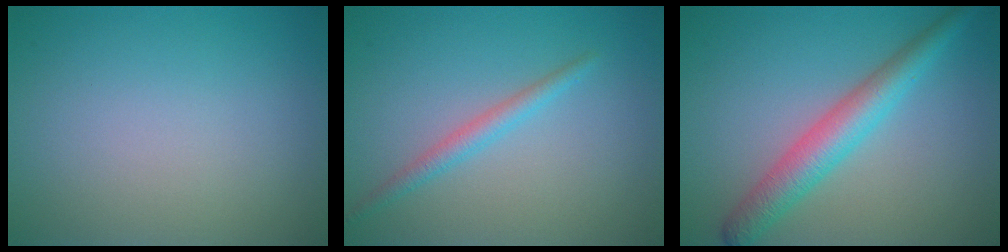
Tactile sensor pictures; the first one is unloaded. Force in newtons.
{"total": 1.8, "press": 1.8, "slide": 0.1}
{"total": 4.4, "press": 4.4, "slide": 0.1}